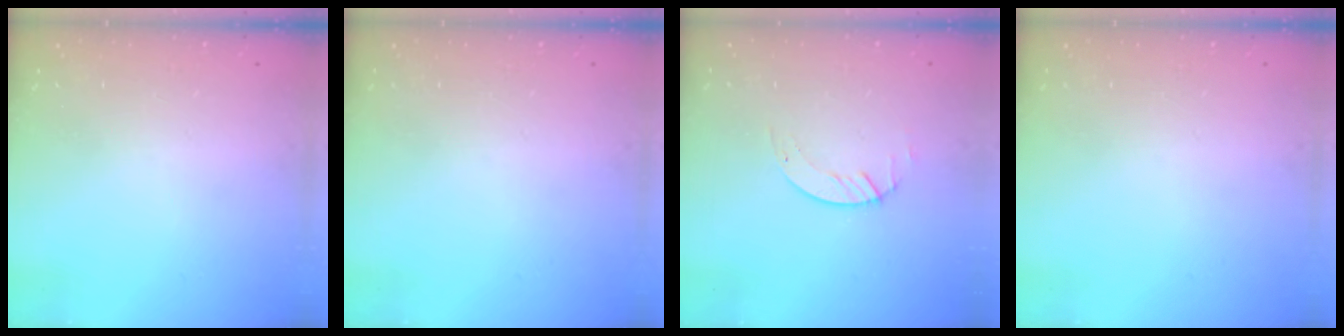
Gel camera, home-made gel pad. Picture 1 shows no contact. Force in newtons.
{"total": 0.0}
{"total": 1.2, "press": 1.1, "slide": 0.2}
{"total": 0.0}